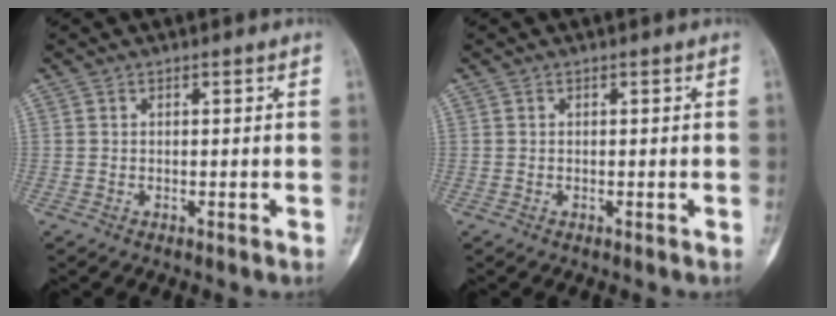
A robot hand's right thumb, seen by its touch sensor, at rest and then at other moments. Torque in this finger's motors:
{"motor_torque": [0.14, 0.07, 0.08, 0.01, 0.01]}